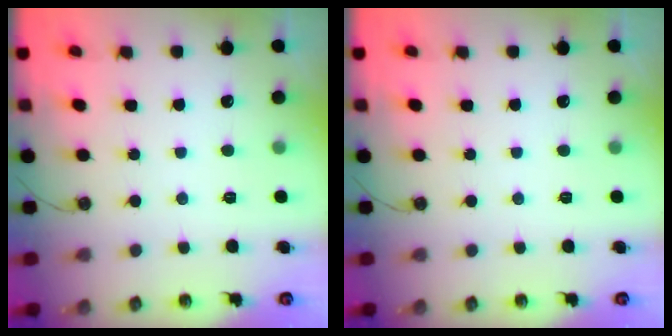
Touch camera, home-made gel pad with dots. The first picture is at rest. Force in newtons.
{"total": 0.0}